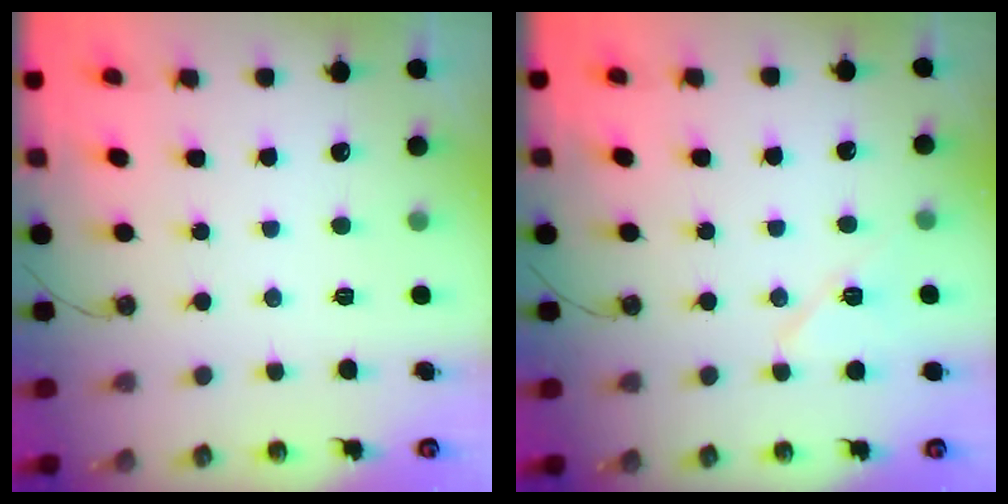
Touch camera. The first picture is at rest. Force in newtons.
{"total": 7.7, "press": 7.6, "slide": 1.3}